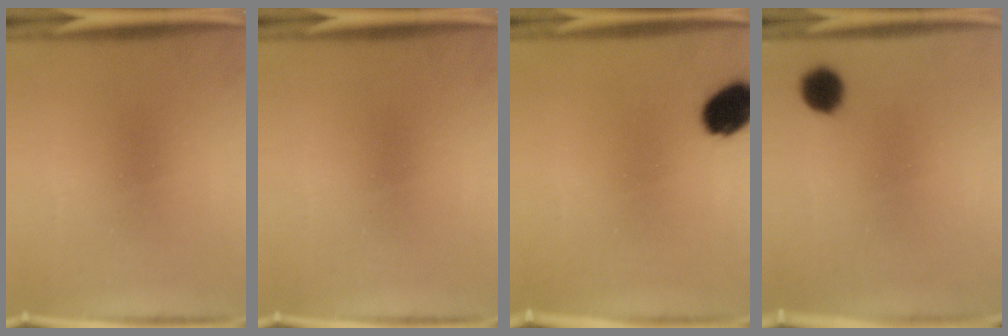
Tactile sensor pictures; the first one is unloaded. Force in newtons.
{"total": 0.0}
{"total": 9.3}
{"total": 5.3}